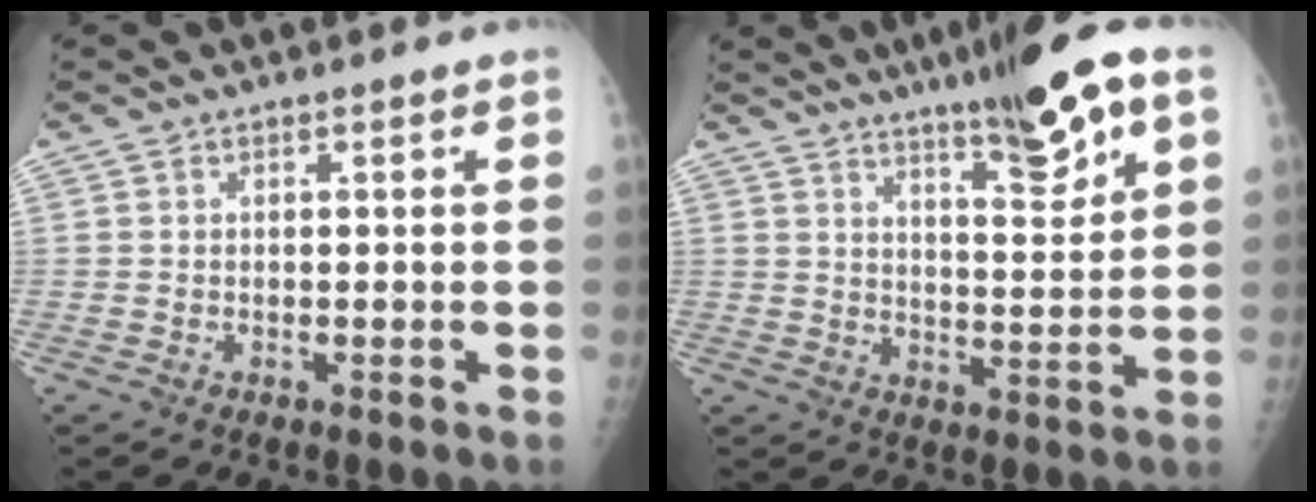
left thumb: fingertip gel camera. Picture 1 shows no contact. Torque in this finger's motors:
{"motor_torque": [1.18, 0.91, 0.93, -0.25, 0.33]}